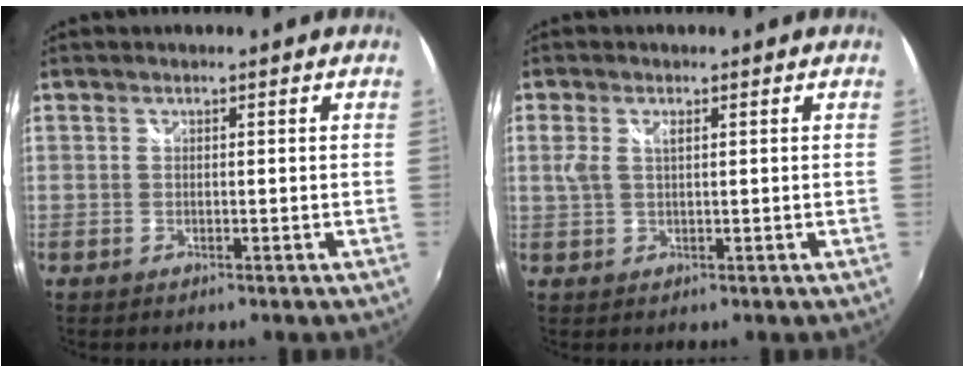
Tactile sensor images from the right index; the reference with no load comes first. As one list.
[{"total": 2.5, "force": [0.7, 1.1, 2.1], "torque": [-0.044, 0.001, 0.012]}]